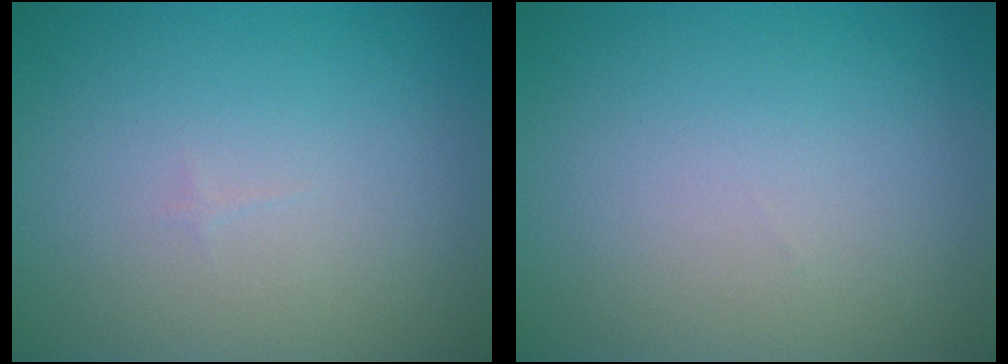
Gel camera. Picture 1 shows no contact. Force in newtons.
{"total": 0.0}